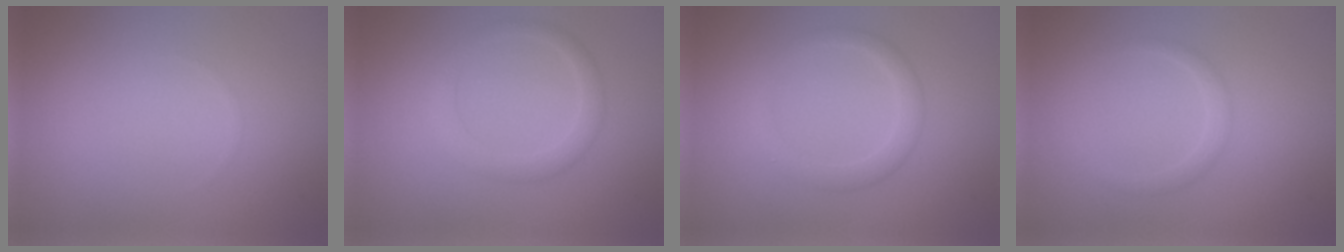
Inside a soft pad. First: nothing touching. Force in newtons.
{"total": 2.2, "press": 2.2, "slide": 0.0}
{"total": 2.2, "press": 2.2, "slide": 0.1}
{"total": 1.3, "press": 1.3, "slide": 0.1}